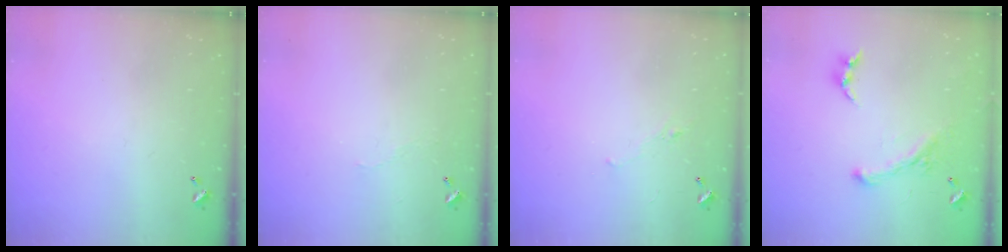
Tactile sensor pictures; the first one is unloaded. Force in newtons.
{"total": 2.8, "press": 2.8, "slide": 0.5}
{"total": 0.7, "press": 0.2, "slide": 0.7}
{"total": 1.7, "press": 1.1, "slide": 1.2}